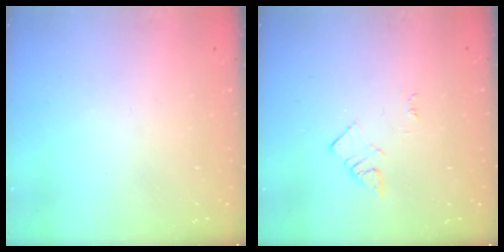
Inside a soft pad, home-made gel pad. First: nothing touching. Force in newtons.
{"total": 2.4, "press": 2.4, "slide": 0.3}